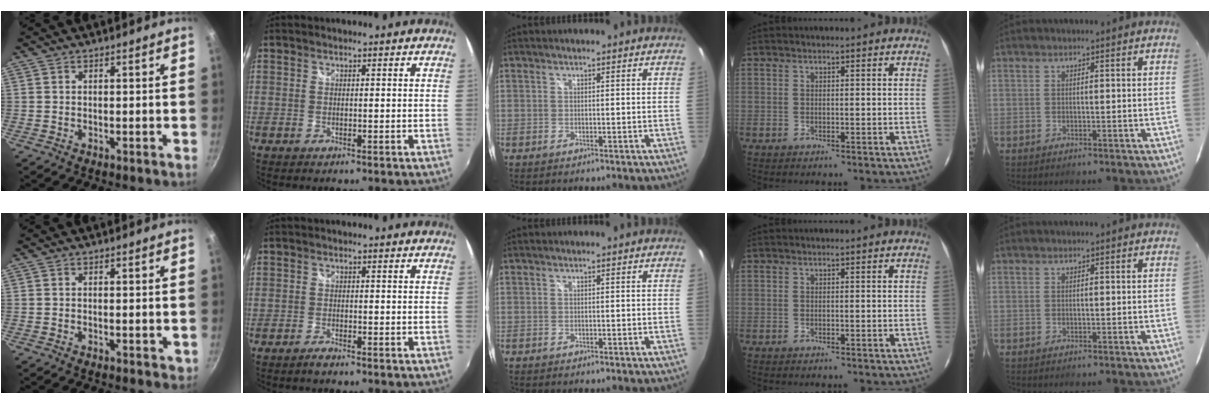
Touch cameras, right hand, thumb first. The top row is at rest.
{"thumb": {"total": 1.0, "force": [0.0, 0.5, 0.9], "torque": [-0.010, 0.001, -0.001]}, "index": {"total": 1.4, "force": [-1.3, 0.3, 0.5], "torque": [-0.016, -0.004, -0.029]}}